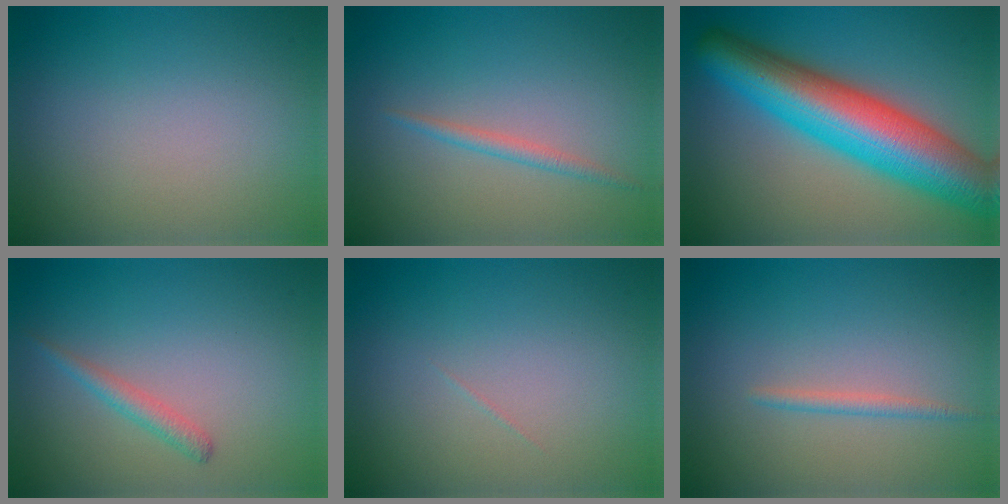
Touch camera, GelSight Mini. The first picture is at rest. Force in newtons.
{"total": 1.2, "press": 1.2, "slide": 0.0}
{"total": 11.8, "press": 11.8, "slide": 0.3}
{"total": 1.4, "press": 1.4, "slide": 0.2}
{"total": 0.0}
{"total": 1.0, "press": 1.0, "slide": 0.1}